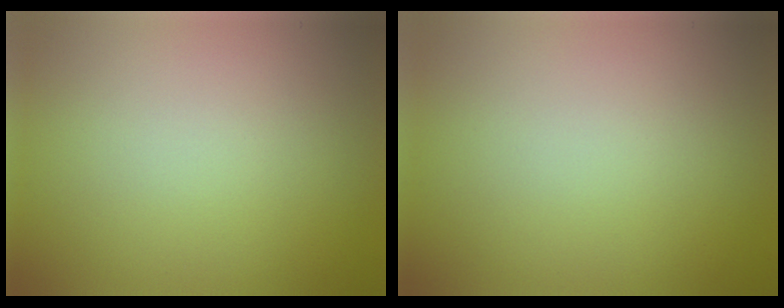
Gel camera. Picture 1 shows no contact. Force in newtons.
{"total": 0.0}